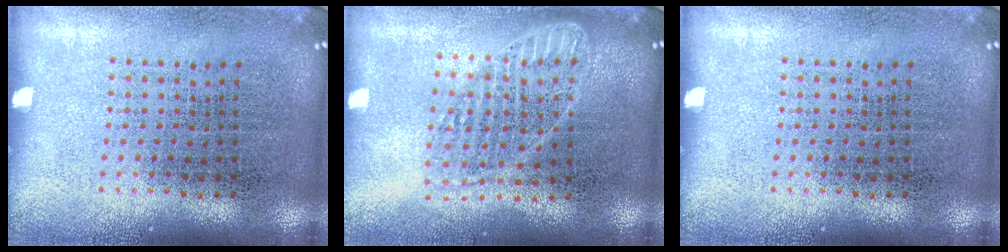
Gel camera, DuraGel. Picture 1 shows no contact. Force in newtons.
{"total": 1.8, "press": 1.6, "slide": 0.9}
{"total": 0.0}